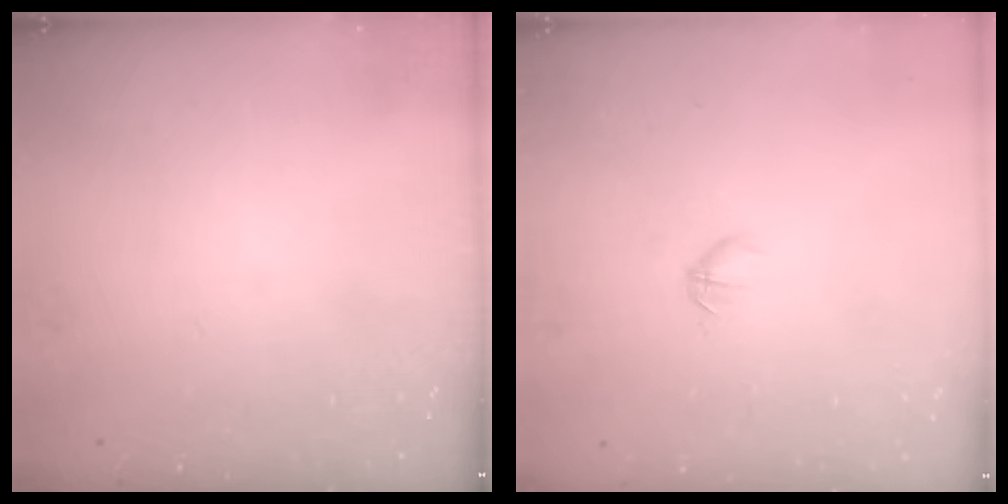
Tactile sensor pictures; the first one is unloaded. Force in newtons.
{"total": 2.7, "press": 2.6, "slide": 0.8}